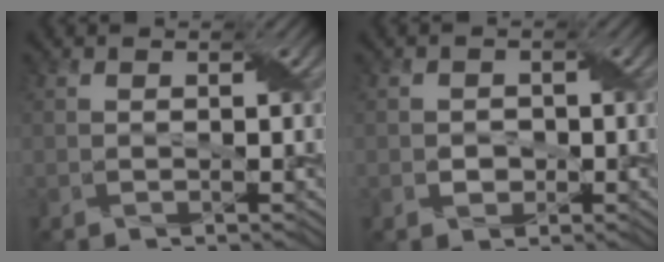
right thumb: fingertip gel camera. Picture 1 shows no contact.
{"total": 1.2, "force": [-0.5, 1.1, 0.0], "torque": [-0.001, -0.007, -0.003]}